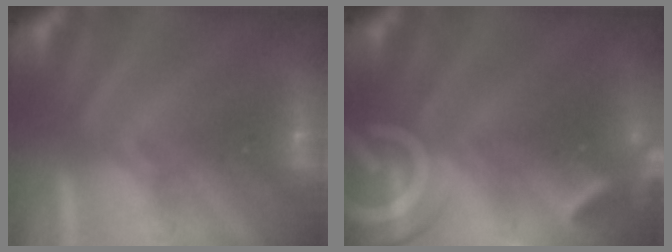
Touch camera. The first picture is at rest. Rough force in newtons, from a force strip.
{"total": 9.1}